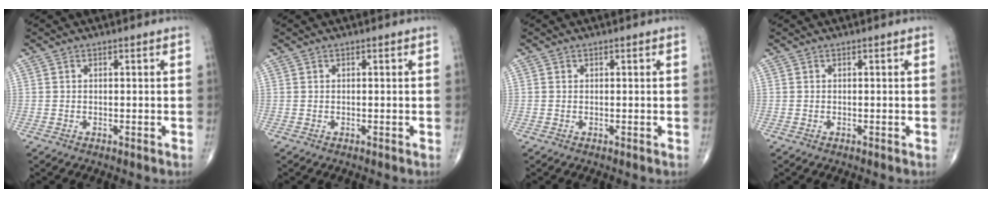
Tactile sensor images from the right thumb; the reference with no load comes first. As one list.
[{"total": 0.0}, {"total": 0.0}, {"total": 0.0}]